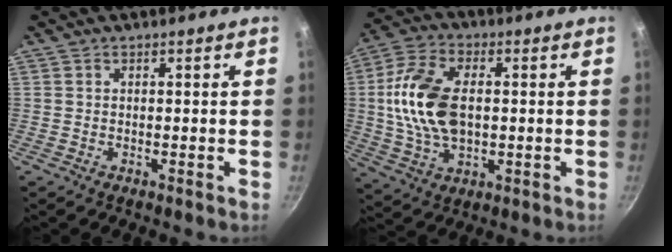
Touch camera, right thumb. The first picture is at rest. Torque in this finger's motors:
{"motor_torque": [0.52, 0.65, 1.18, 0.21, 0.16]}